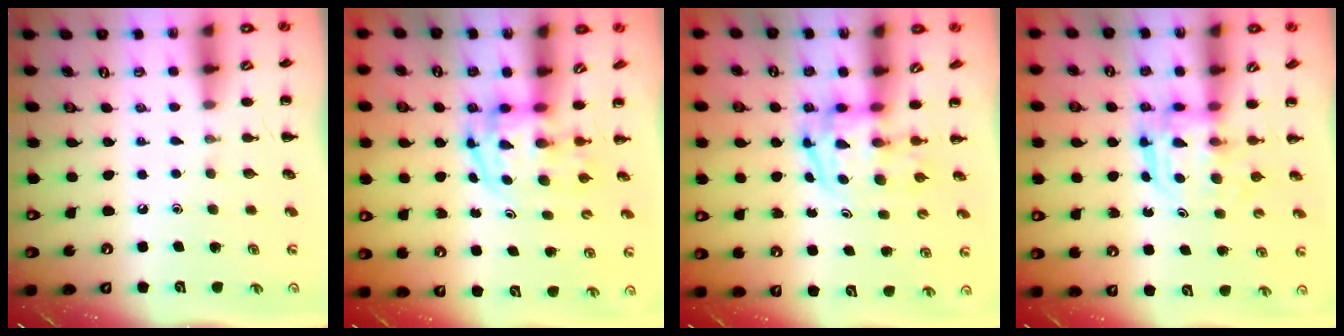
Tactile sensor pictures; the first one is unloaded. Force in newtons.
{"total": 3.6, "press": 3.6, "slide": 0.6}
{"total": 4.0, "press": 3.9, "slide": 0.6}
{"total": 3.2, "press": 3.2, "slide": 0.2}